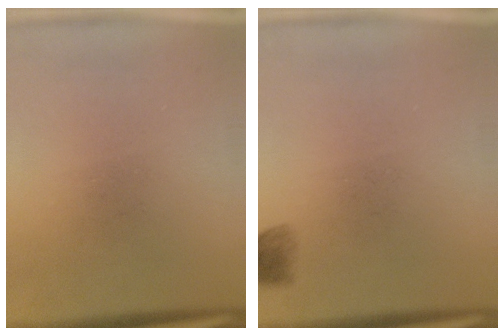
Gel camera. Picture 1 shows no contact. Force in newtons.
{"total": 2.2}